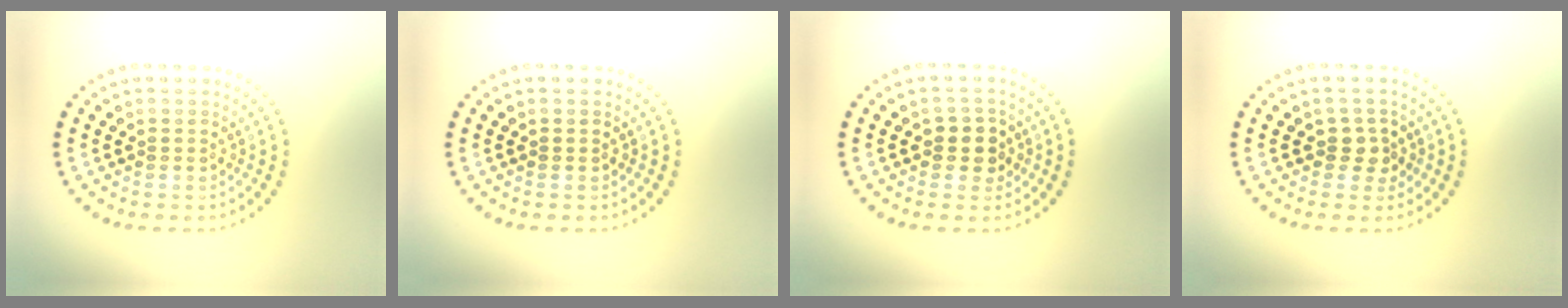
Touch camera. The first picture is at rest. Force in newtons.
{"total": 0.0}
{"total": 2.0, "press": 1.7, "slide": 1.0}
{"total": 1.7, "press": 1.4, "slide": 0.9}